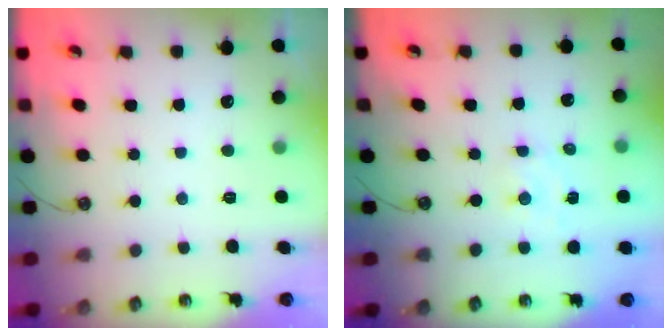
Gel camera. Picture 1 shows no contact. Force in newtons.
{"total": 2.3, "press": 2.3, "slide": 0.3}